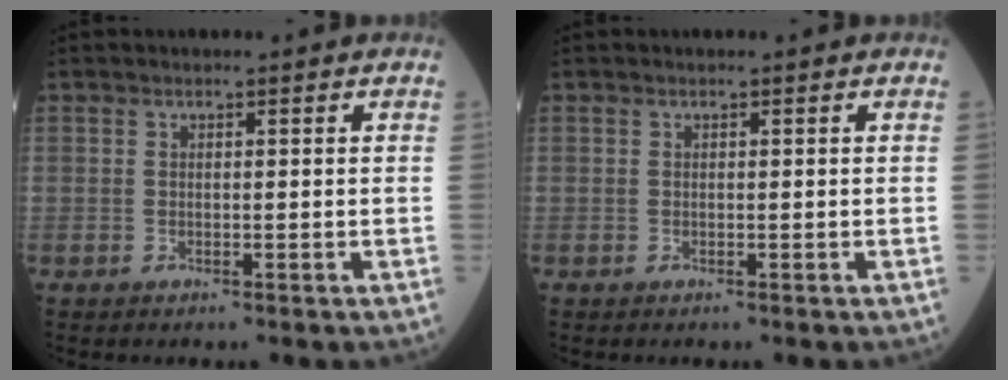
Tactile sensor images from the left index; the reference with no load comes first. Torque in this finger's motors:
{"motor_torque": [0.00, -0.01, 0.01, 0.00]}